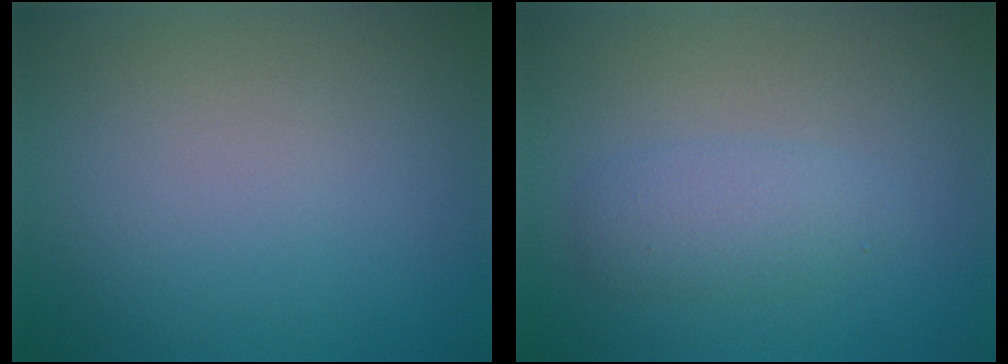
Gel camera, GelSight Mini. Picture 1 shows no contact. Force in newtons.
{"total": 2.4, "press": 2.4, "slide": 0.1}